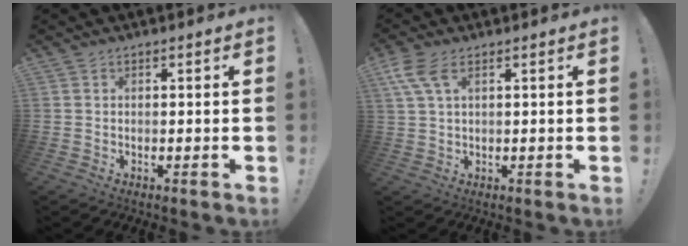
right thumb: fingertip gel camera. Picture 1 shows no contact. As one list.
[{"total": 6.8, "force": [3.1, 2.9, 5.2], "torque": [-0.113, -0.002, 0.062]}]